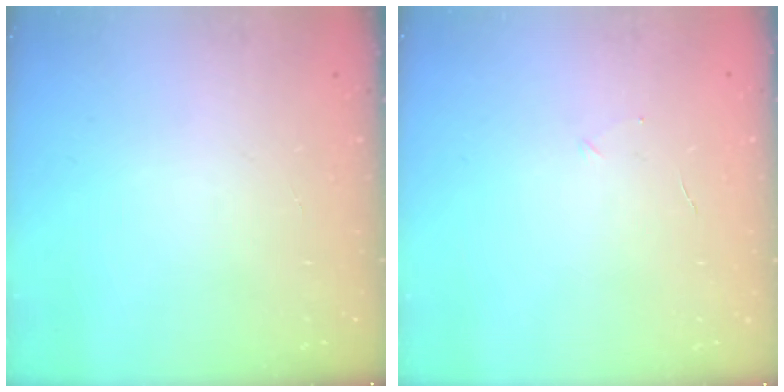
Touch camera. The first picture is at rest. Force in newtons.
{"total": 2.5, "press": 2.3, "slide": 0.8}